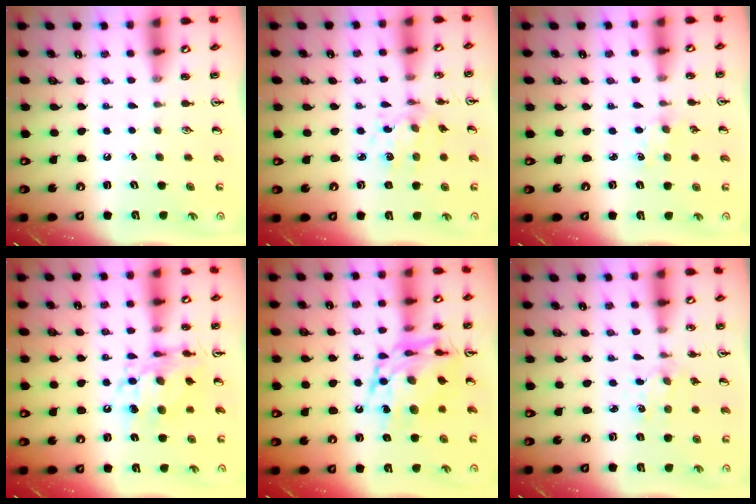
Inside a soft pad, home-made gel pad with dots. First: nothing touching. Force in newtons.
{"total": 5.6, "press": 5.4, "slide": 1.5}
{"total": 1.1, "press": 1.1, "slide": 0.2}
{"total": 10.9, "press": 10.9, "slide": 1.1}
{"total": 16.0, "press": 16.0, "slide": 1.4}
{"total": 2.0, "press": 1.9, "slide": 0.4}